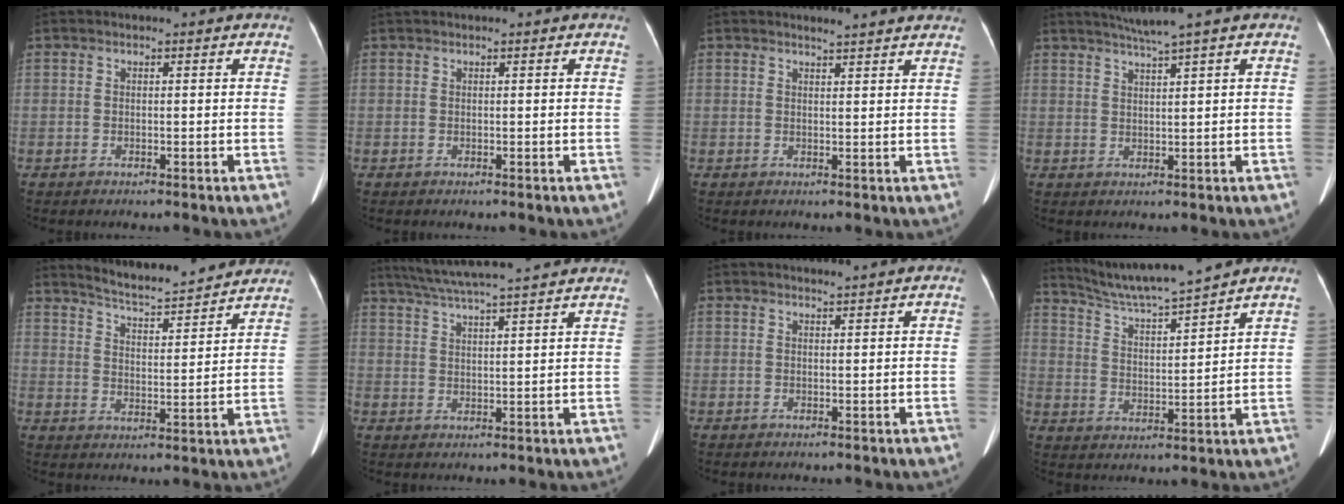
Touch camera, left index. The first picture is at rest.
{"total": 0.8, "force": [0.7, 0.0, 0.3], "torque": [-0.010, 0.021, 0.019]}
{"total": 5.4, "force": [5.0, 0.0, 2.0], "torque": [-0.029, 0.008, 0.051]}
{"total": 3.9, "force": [3.0, -1.3, 2.2], "torque": [-0.043, 0.002, 0.060]}
{"total": 12.4, "force": [11.8, 0.9, 3.6], "torque": [-0.060, 0.005, 0.169]}
{"total": 15.6, "force": [13.8, -0.1, 7.4], "torque": [-0.135, 0.034, 0.196]}
{"total": 1.2, "force": [1.1, -0.4, 0.3], "torque": [-0.004, 0.001, 0.022]}
{"total": 10.8, "force": [10.0, -1.5, 3.7], "torque": [-0.073, 0.005, 0.182]}